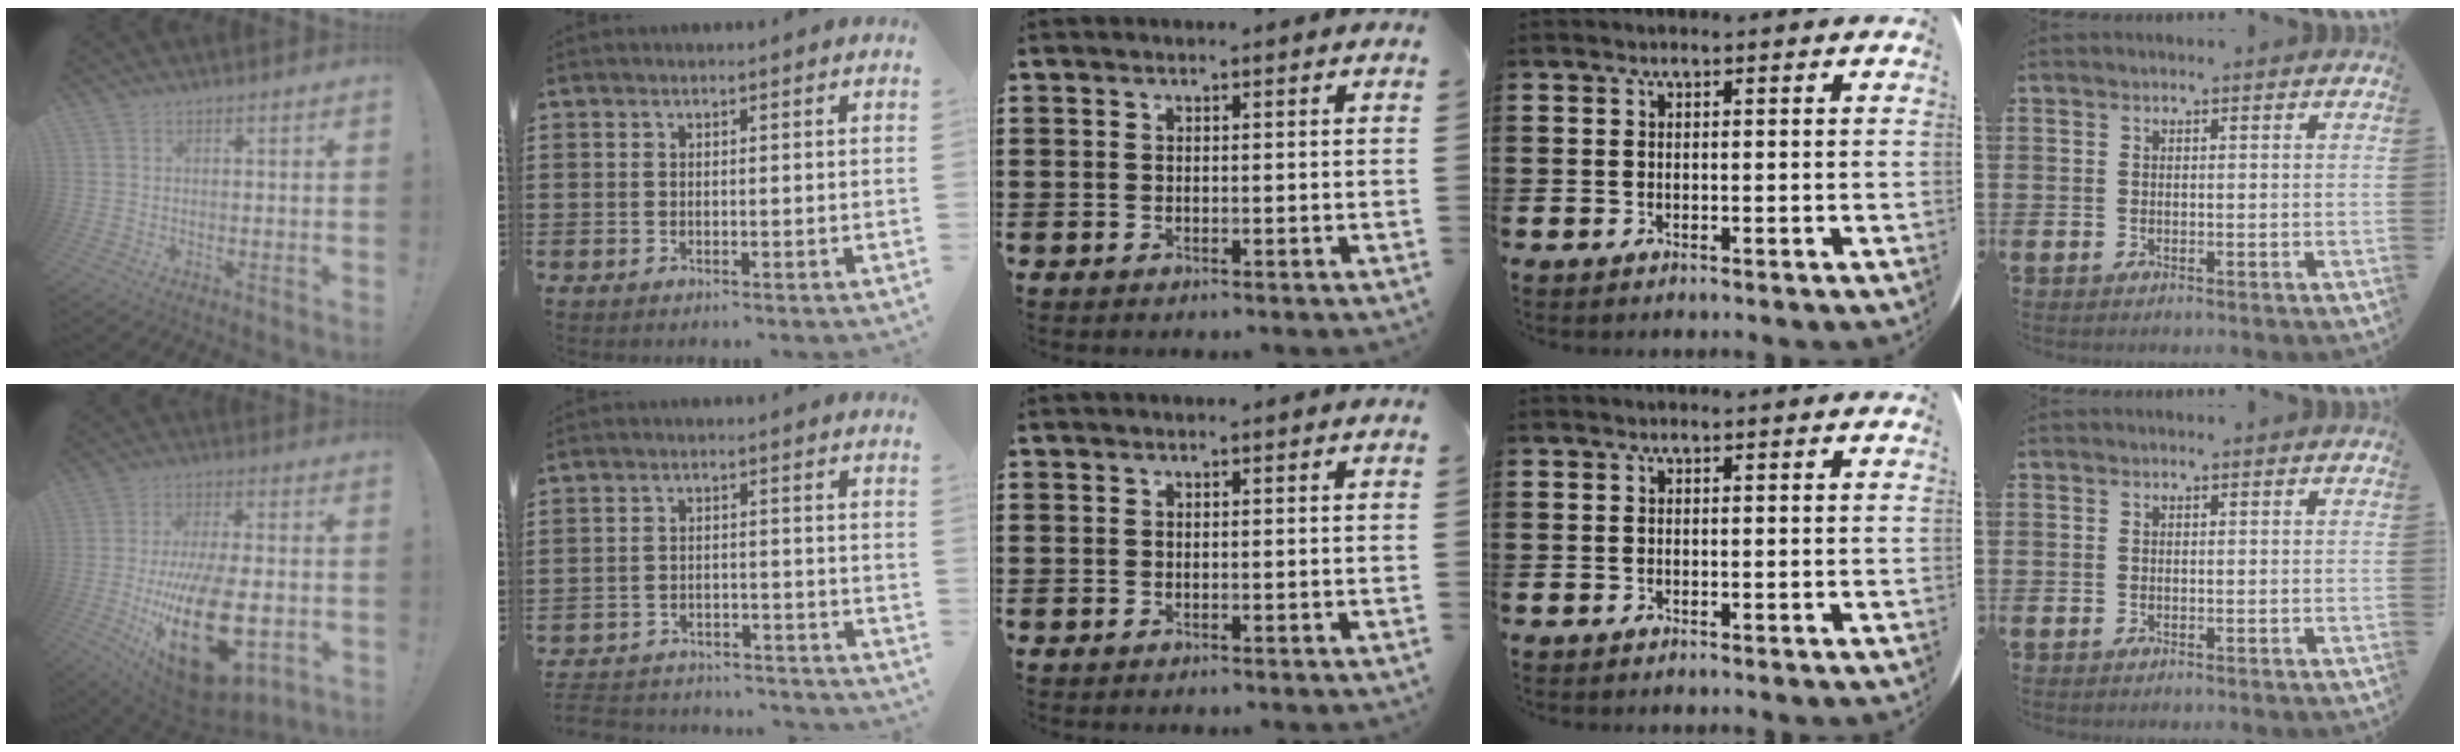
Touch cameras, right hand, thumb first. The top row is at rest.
{"thumb": {"total": 27.8, "force": [-6.1, 12.9, 23.8], "torque": [-0.417, 0.013, -0.081]}, "index": {"total": 3.8, "force": [-3.8, 0.4, 0.2], "torque": [-0.010, 0.003, -0.080]}}